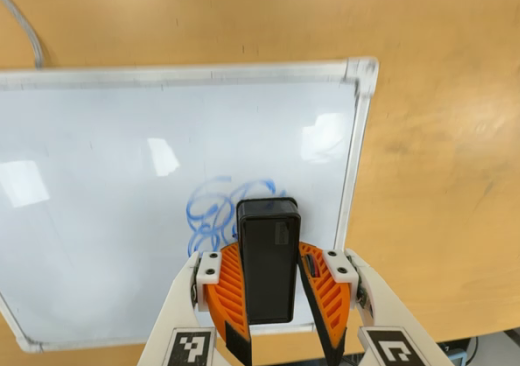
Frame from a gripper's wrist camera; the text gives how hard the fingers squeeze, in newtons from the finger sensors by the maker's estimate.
{"total": 8.9, "left": 10.1, "right": 7.7}